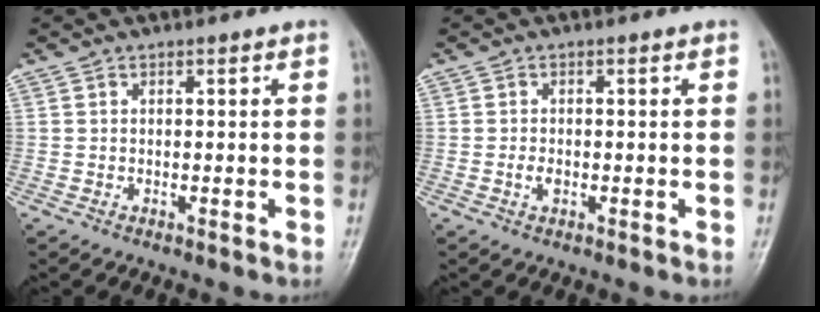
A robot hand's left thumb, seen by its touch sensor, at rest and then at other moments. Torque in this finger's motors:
{"motor_torque": [-0.54, 0.36, 0.33, 0.08, 0.01]}